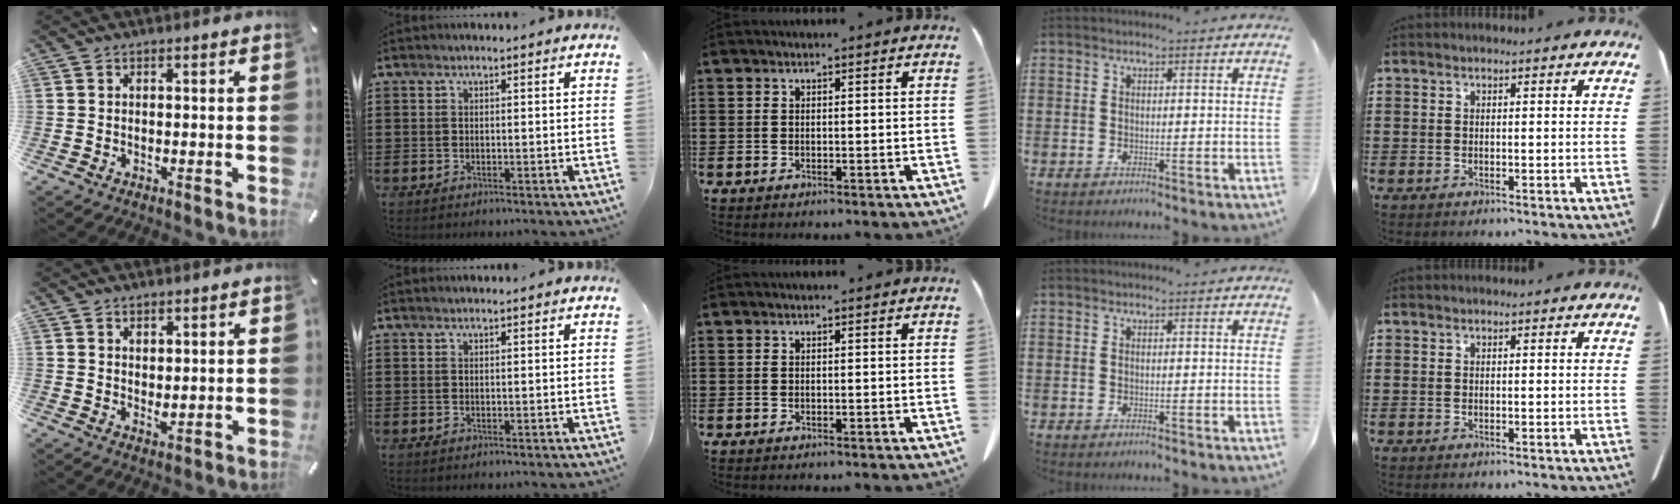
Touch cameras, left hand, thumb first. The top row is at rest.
{"thumb": {"total": 2.4, "force": [1.7, 1.7, 0.5], "torque": [-0.005, -0.009, 0.031]}}